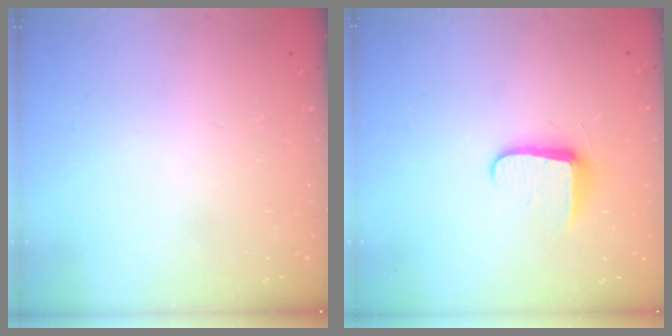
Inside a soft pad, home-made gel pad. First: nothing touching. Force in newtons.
{"total": 7.1, "press": 7.0, "slide": 0.9}